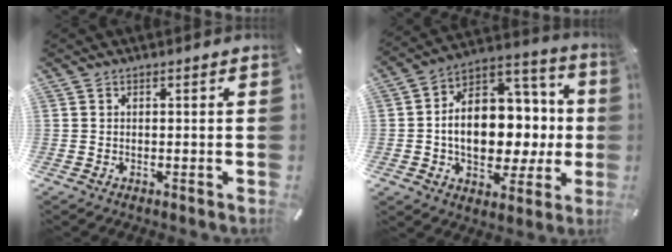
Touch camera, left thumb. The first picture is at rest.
{"total": 16.4, "force": [-1.6, 12.2, 10.9], "torque": [-0.173, -0.005, -0.021]}